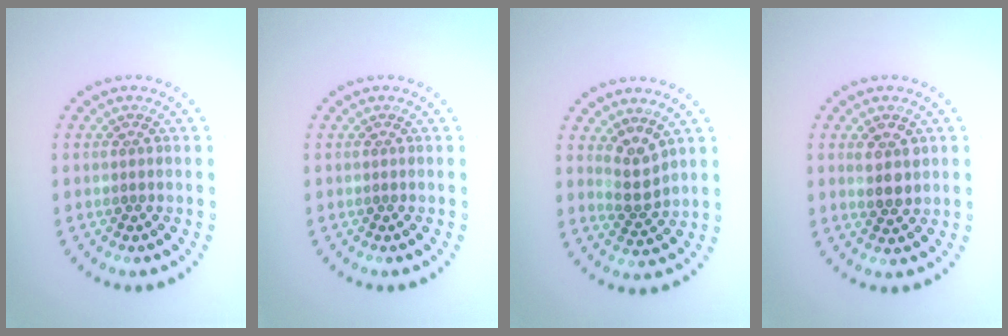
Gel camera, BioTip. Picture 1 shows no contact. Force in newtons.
{"total": 0.0}
{"total": 2.4, "press": 1.9, "slide": 1.5}
{"total": 2.6, "press": 2.4, "slide": 1.0}